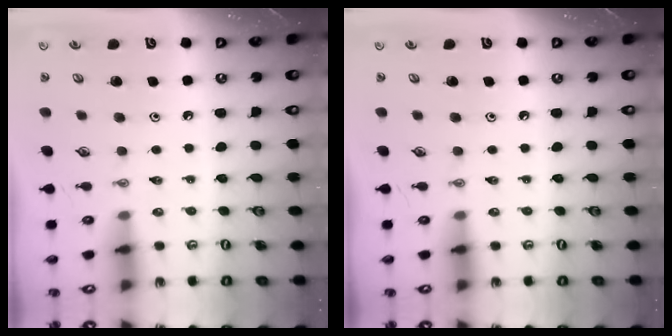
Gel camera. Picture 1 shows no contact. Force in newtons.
{"total": 0.0}